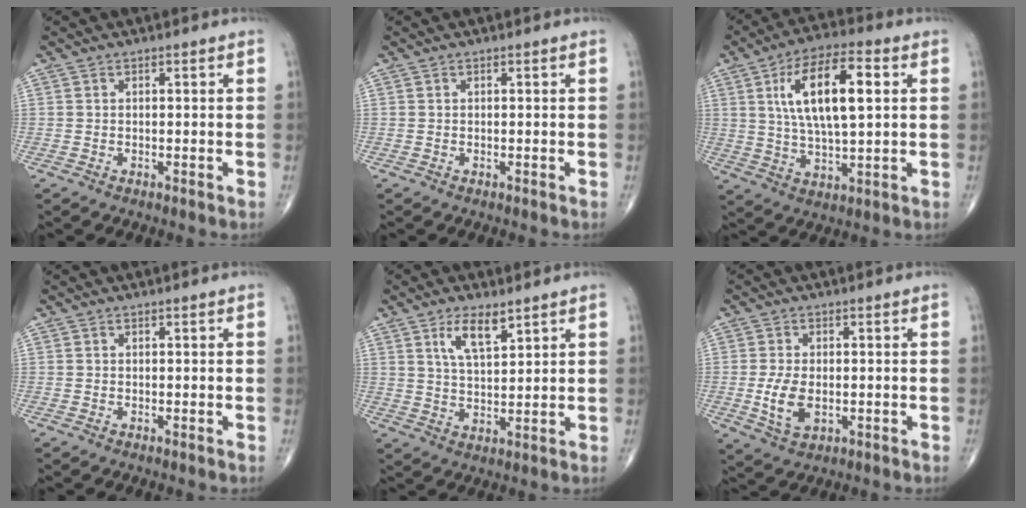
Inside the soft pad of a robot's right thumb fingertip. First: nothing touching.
{"total": 0.0}
{"total": 15.1, "force": [3.7, 5.7, 13.5], "torque": [-0.234, 0.003, 0.064]}
{"total": 0.0}
{"total": 6.7, "force": [3.9, 2.4, 4.9], "torque": [-0.081, -0.023, 0.075]}
{"total": 6.2, "force": [-0.8, 3.6, 5.0], "torque": [-0.098, -0.009, -0.009]}